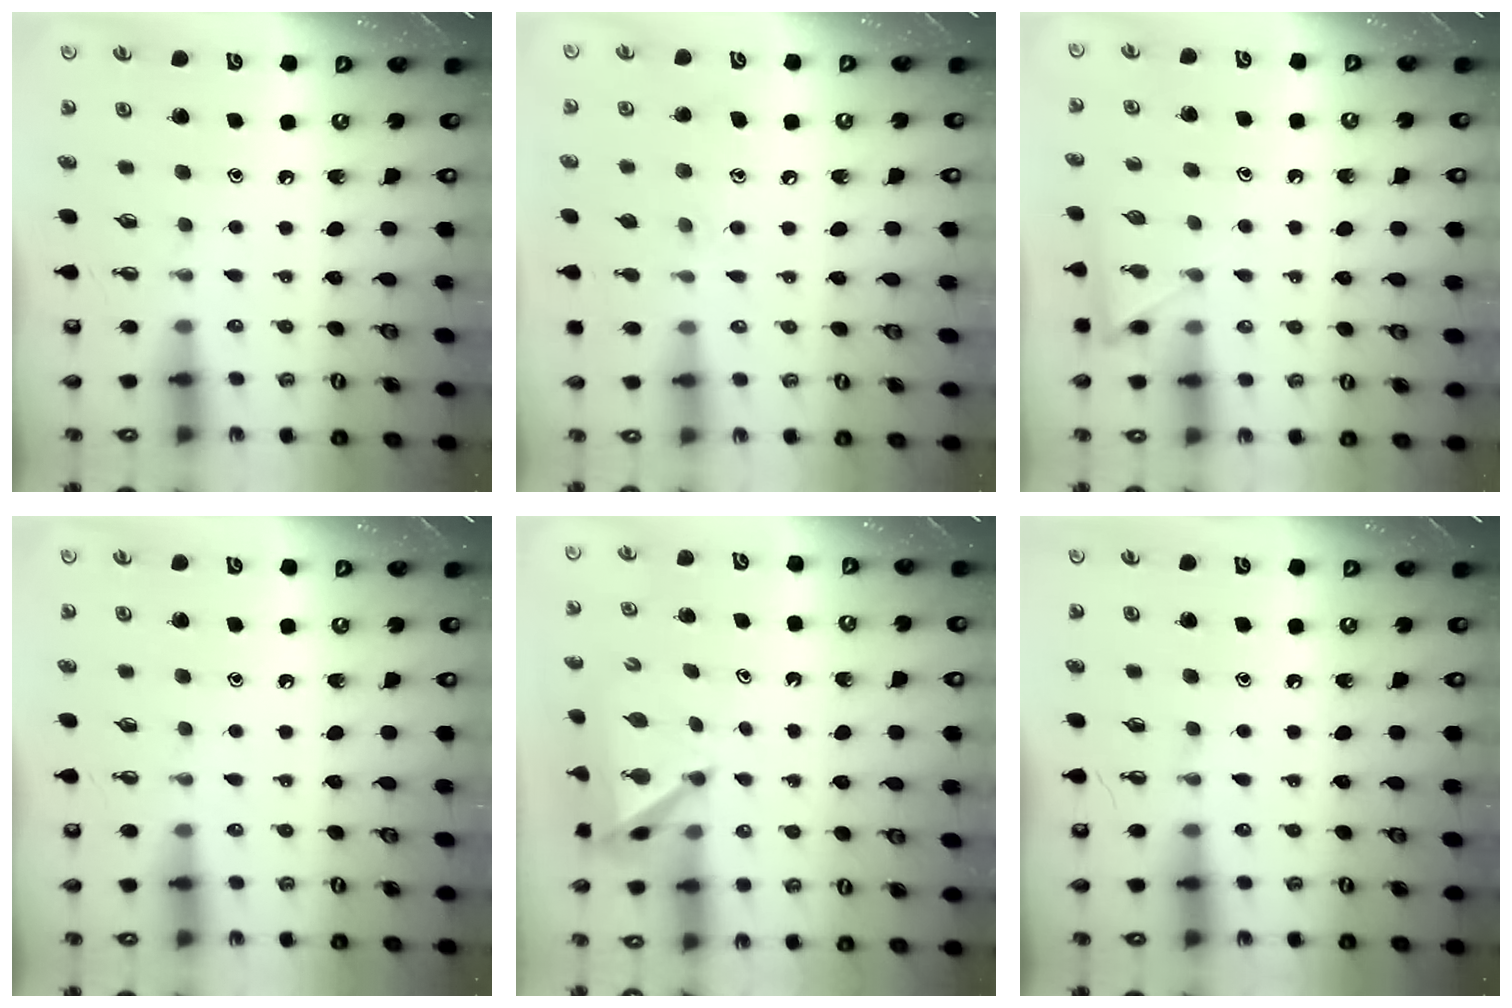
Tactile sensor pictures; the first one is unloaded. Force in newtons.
{"total": 8.4, "press": 8.4, "slide": 0.5}
{"total": 5.9, "press": 5.8, "slide": 0.7}
{"total": 0.0}
{"total": 4.9, "press": 4.9, "slide": 0.6}
{"total": 0.0}